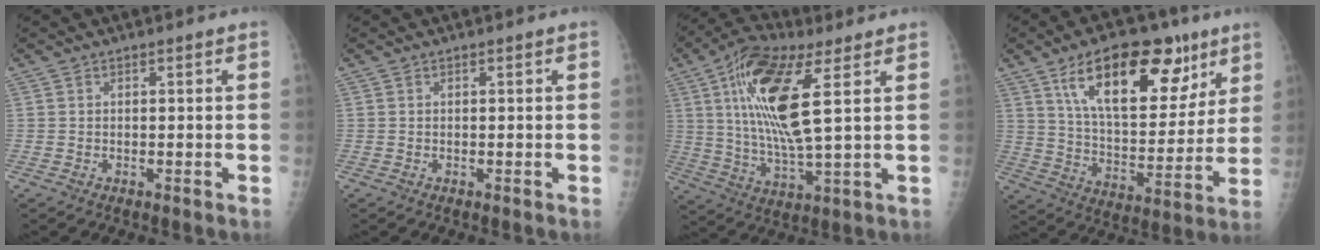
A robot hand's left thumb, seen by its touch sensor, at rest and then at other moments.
{"total": 0.0}
{"total": 17.0, "force": [5.5, 4.6, 15.4], "torque": [-0.311, -0.014, 0.096]}
{"total": 23.0, "force": [12.0, 10.8, 16.4], "torque": [-0.210, -0.036, 0.202]}